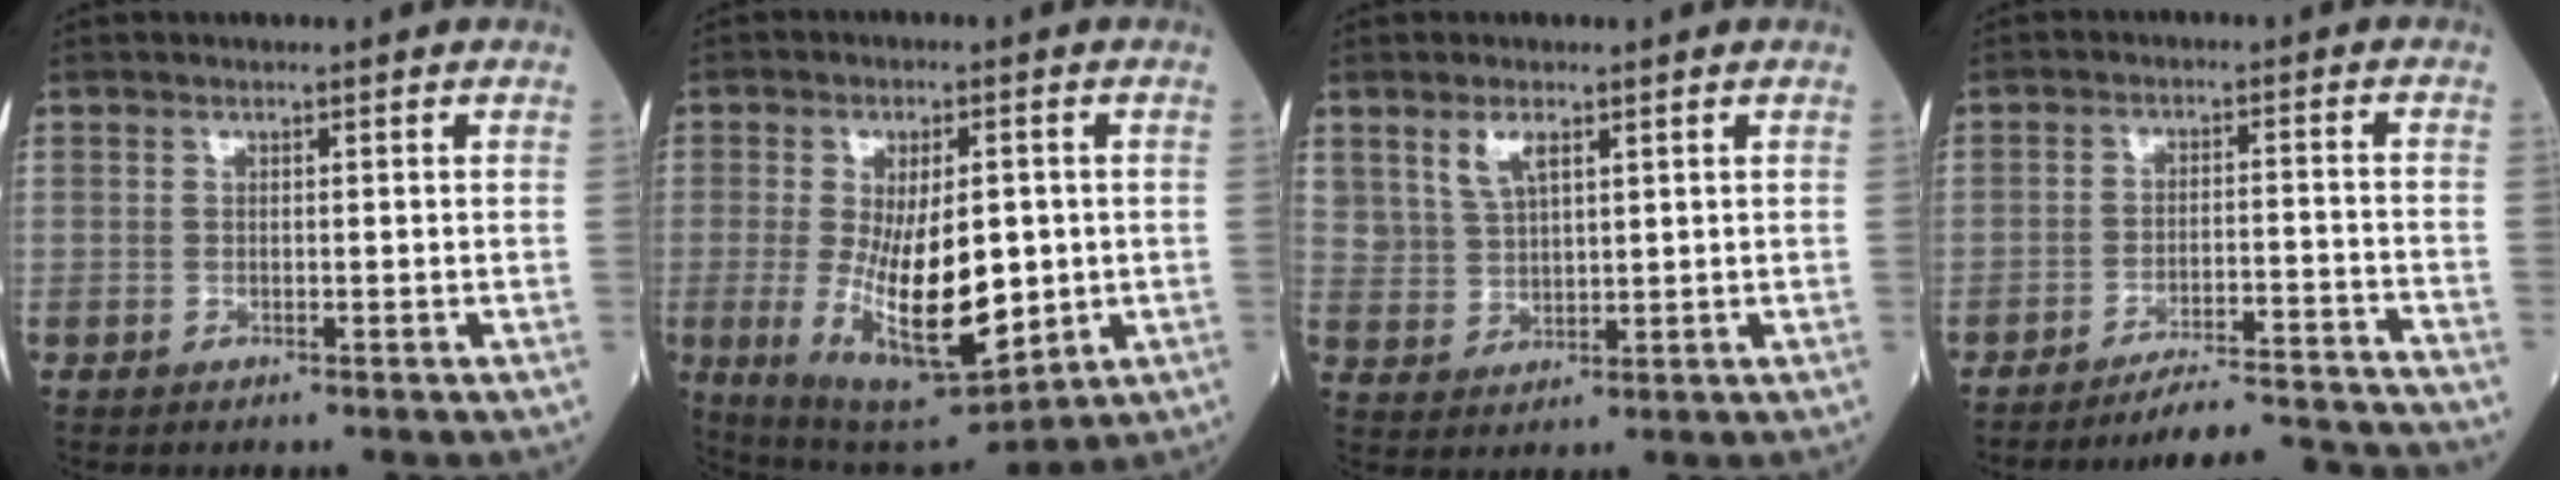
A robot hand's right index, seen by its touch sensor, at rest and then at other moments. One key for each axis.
{"total": 15.2, "fx": -1.9, "fy": 5.1, "fz": 14.2, "tx": -0.247, "ty": -0.025, "tz": -0.017}
{"total": 4.5, "fx": 2.7, "fy": 2.1, "fz": 2.8, "tx": -0.061, "ty": 0.006, "tz": 0.060}
{"total": 16.1, "fx": -15.8, "fy": -1.4, "fz": 2.8, "tx": -0.025, "ty": -0.007, "tz": -0.211}